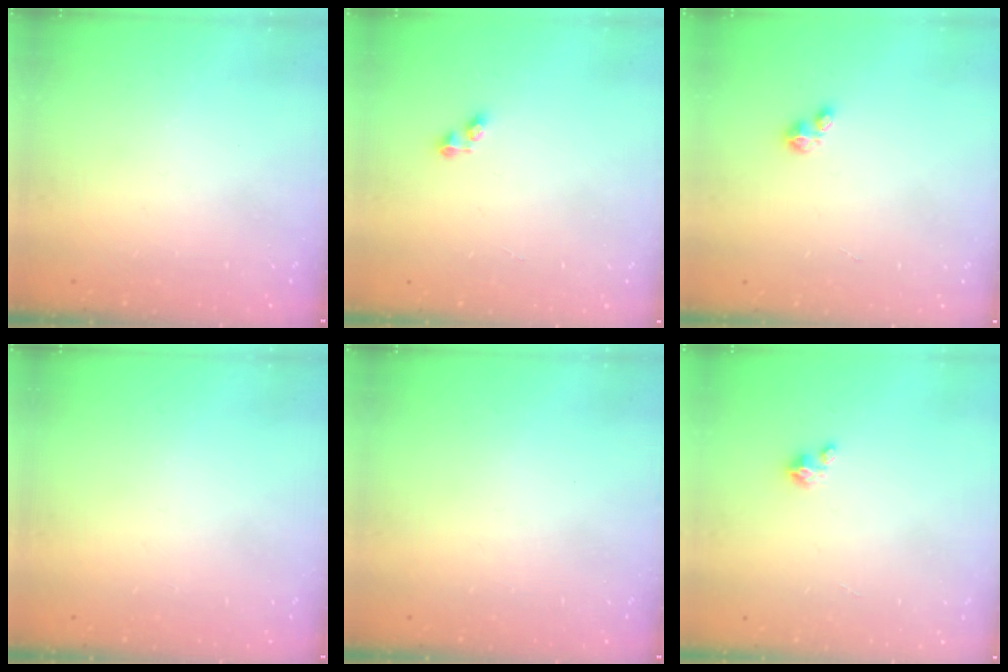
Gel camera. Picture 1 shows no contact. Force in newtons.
{"total": 2.9, "press": 2.9, "slide": 0.3}
{"total": 2.3, "press": 2.3, "slide": 0.2}
{"total": 0.0}
{"total": 0.0}
{"total": 2.6, "press": 2.6, "slide": 0.2}